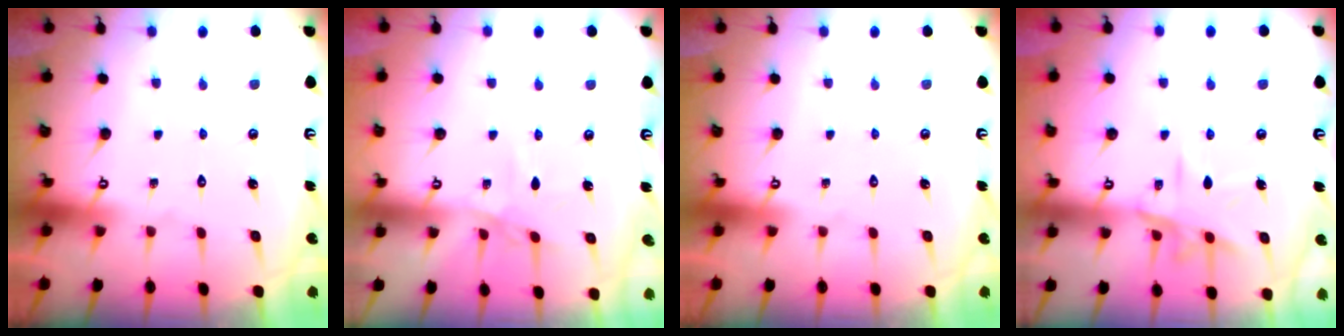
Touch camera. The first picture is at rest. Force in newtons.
{"total": 3.6, "press": 3.5, "slide": 0.5}
{"total": 0.0}
{"total": 11.5, "press": 11.4, "slide": 0.9}